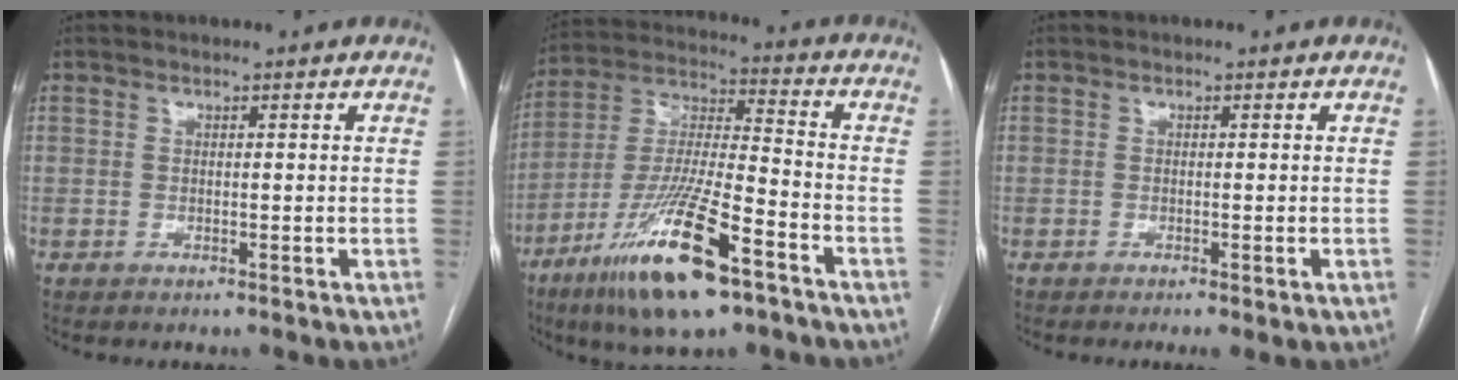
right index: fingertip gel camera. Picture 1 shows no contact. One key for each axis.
{"total": 18.6, "fx": -10.6, "fy": 2.9, "fz": 15.0, "tx": -0.310, "ty": -0.038, "tz": -0.189}
{"total": 1.6, "fx": -0.8, "fy": 0.2, "fz": 1.4, "tx": -0.021, "ty": -0.005, "tz": -0.009}